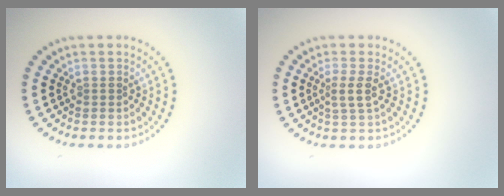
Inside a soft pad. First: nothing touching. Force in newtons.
{"total": 1.7, "press": 1.3, "slide": 1.1}